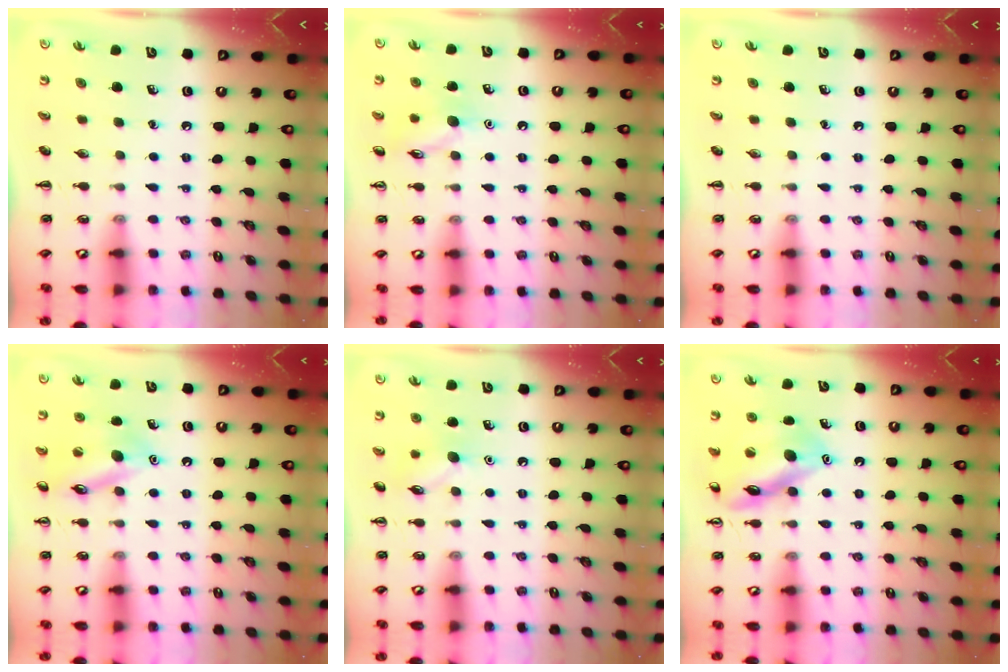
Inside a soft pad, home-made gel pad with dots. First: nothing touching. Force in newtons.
{"total": 9.1, "press": 9.1, "slide": 0.7}
{"total": 0.0}
{"total": 13.1, "press": 12.9, "slide": 2.3}
{"total": 8.7, "press": 8.5, "slide": 1.8}
{"total": 14.9, "press": 14.8, "slide": 1.4}